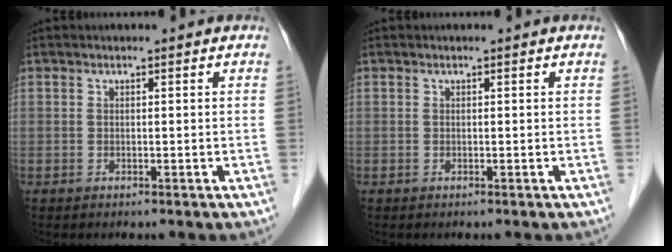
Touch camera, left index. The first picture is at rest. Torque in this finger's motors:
{"motor_torque": [0.00, 0.00, 0.00, 0.00]}